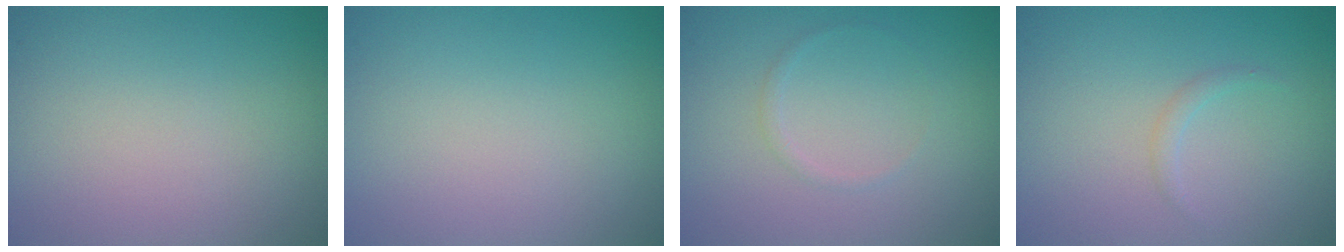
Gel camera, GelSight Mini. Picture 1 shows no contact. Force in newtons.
{"total": 0.0}
{"total": 0.6, "press": 0.6, "slide": 0.1}
{"total": 0.7, "press": 0.7, "slide": 0.0}